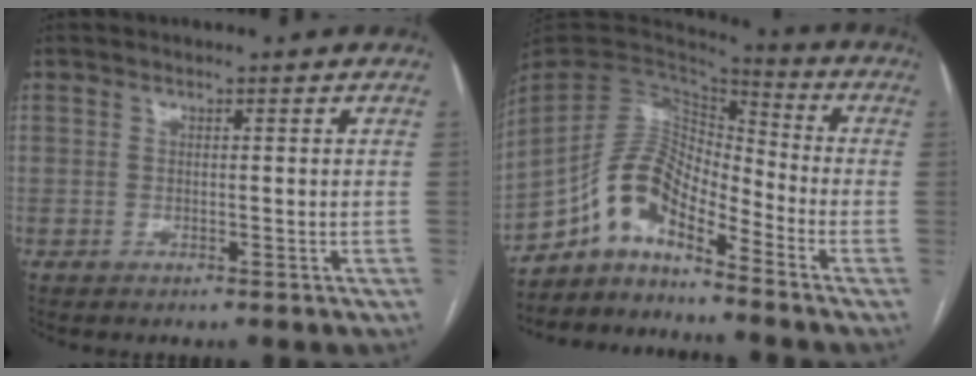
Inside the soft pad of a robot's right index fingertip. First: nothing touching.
{"total": 10.9, "force": [-7.8, 3.5, 6.7], "torque": [-0.135, 0.033, -0.145]}